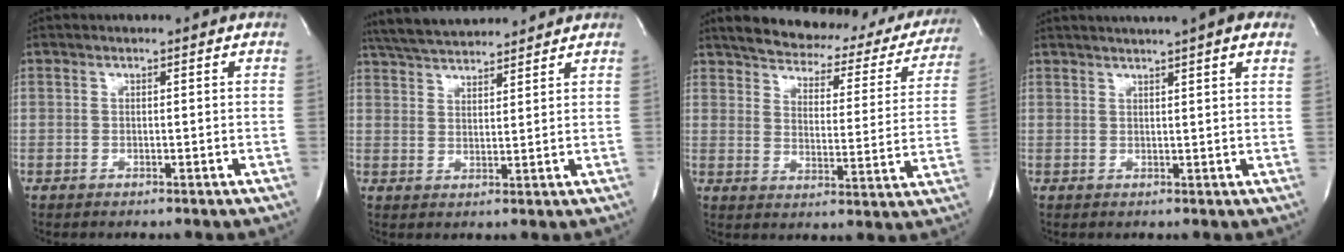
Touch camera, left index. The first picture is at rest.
{"total": 10.0, "force": [9.4, 1.4, 3.3], "torque": [-0.063, 0.021, 0.154]}
{"total": 24.2, "force": [21.1, 8.0, 8.7], "torque": [-0.118, -0.026, 0.245]}
{"total": 10.7, "force": [8.2, 1.1, 6.8], "torque": [-0.105, 0.033, 0.095]}